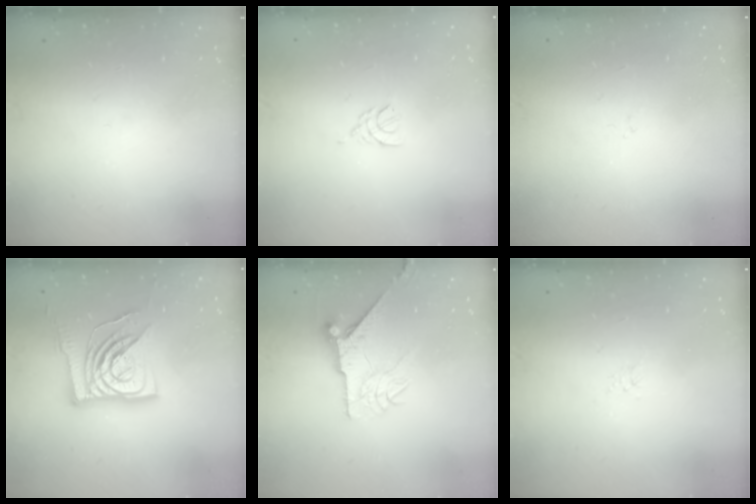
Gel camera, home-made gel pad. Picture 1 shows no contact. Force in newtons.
{"total": 3.4, "press": 3.3, "slide": 0.5}
{"total": 0.0}
{"total": 20.3, "press": 20.1, "slide": 2.6}
{"total": 8.6, "press": 8.6, "slide": 0.5}
{"total": 1.7, "press": 1.6, "slide": 0.4}